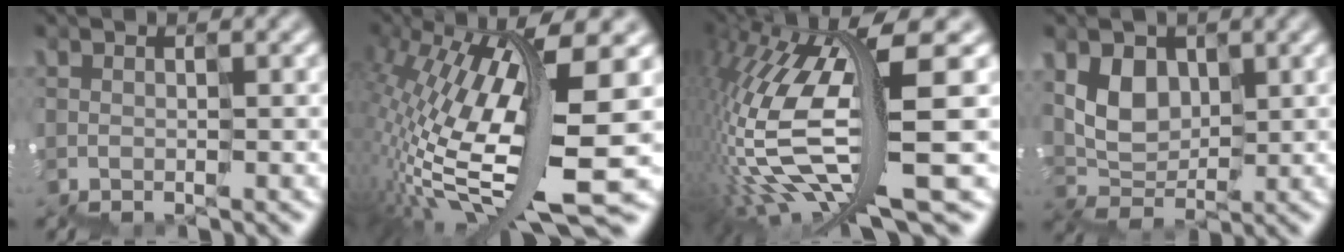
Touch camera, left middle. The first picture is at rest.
{"total": 12.7, "force": [0.2, 3.4, 12.2], "torque": [-0.244, 0.002, 0.015]}
{"total": 11.5, "force": [-1.3, 3.0, 11.0], "torque": [-0.246, 0.001, -0.004]}
{"total": 3.1, "force": [1.7, 2.5, 0.8], "torque": [-0.018, 0.003, 0.030]}